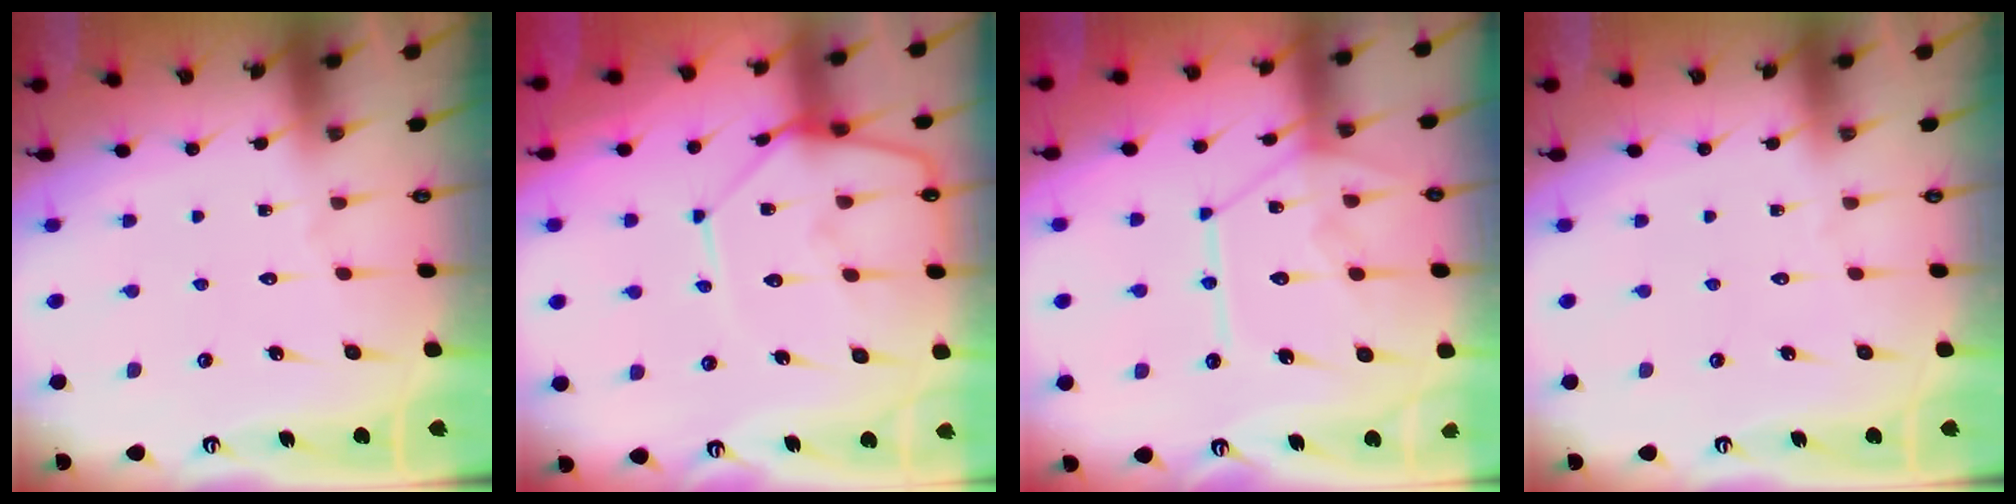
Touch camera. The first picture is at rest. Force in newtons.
{"total": 11.2, "press": 11.1, "slide": 1.0}
{"total": 14.2, "press": 14.1, "slide": 1.6}
{"total": 0.0}